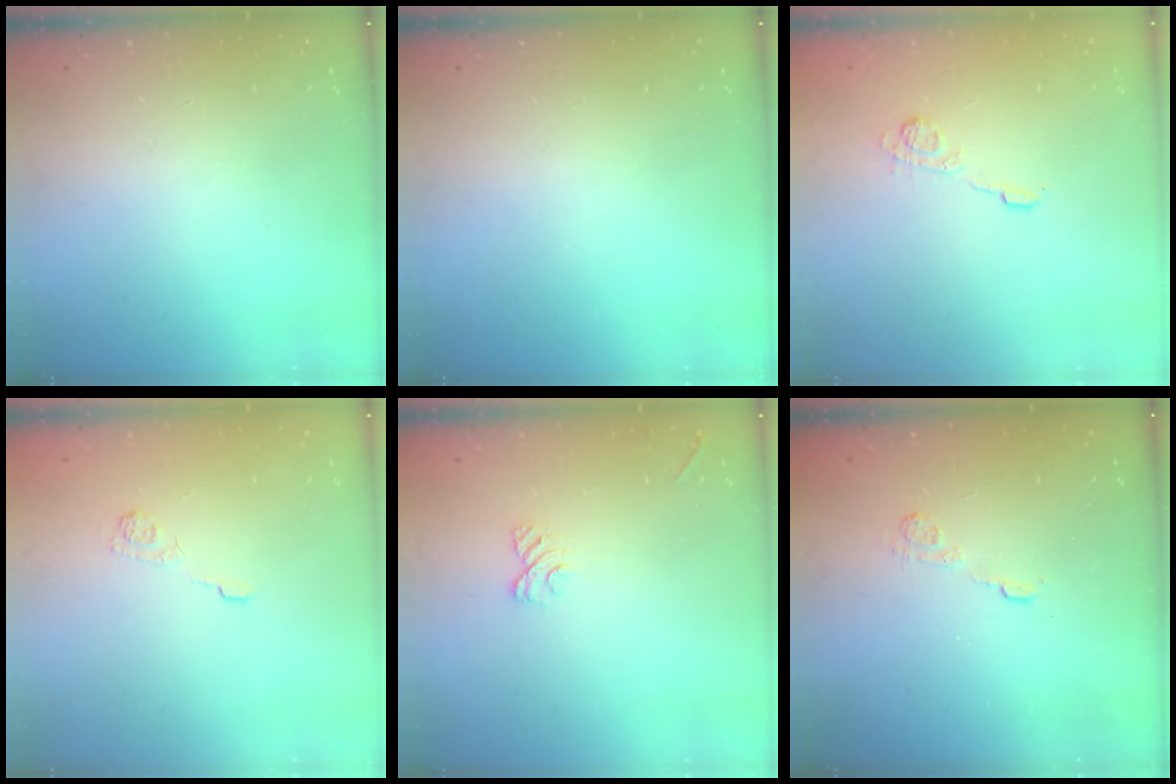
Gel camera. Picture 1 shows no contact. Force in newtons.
{"total": 0.0}
{"total": 4.9, "press": 4.8, "slide": 0.7}
{"total": 3.7, "press": 3.4, "slide": 1.4}
{"total": 6.0, "press": 5.9, "slide": 1.0}
{"total": 2.7, "press": 2.3, "slide": 1.4}